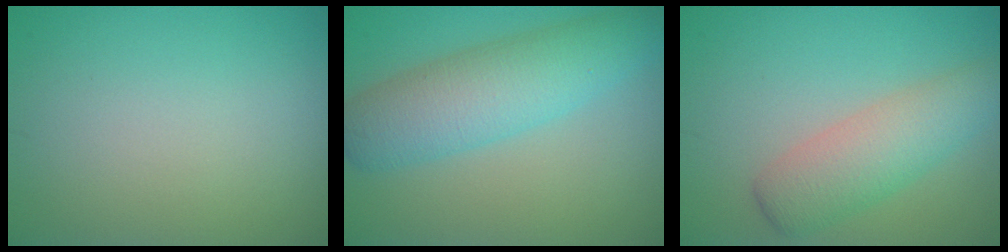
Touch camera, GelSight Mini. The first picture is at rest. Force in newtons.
{"total": 6.5, "press": 6.5, "slide": 0.2}
{"total": 4.6, "press": 4.6, "slide": 0.1}